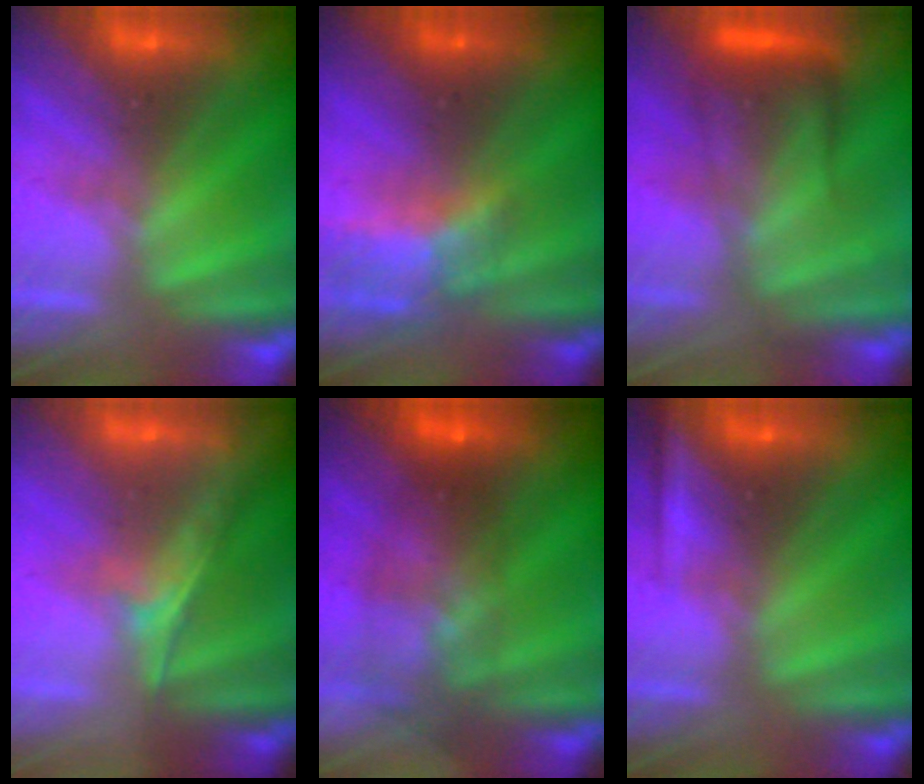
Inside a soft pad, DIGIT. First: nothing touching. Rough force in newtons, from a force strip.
{"total": 2.3}
{"total": 8.0}
{"total": 1.9}
{"total": 6.9}
{"total": 2.3}